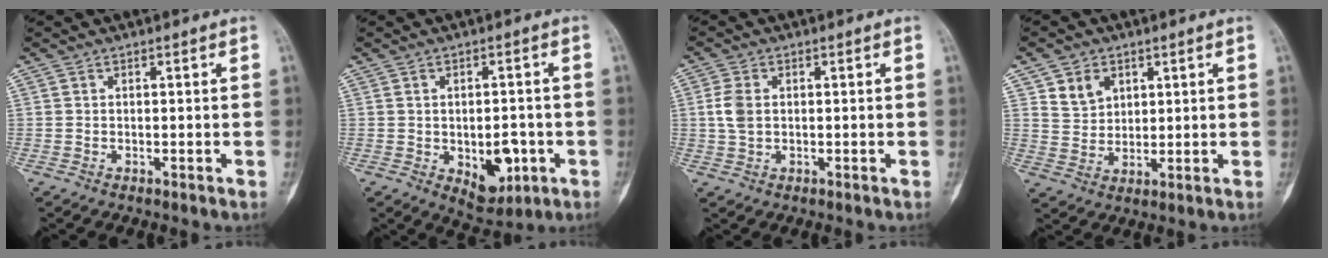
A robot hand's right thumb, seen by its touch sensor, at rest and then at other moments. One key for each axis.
{"total": 8.8, "fx": -2.3, "fy": 5.2, "fz": 6.7, "tx": -0.056, "ty": 0.004, "tz": -0.017}
{"total": 4.3, "fx": 0.5, "fy": 2.9, "fz": 3.2, "tx": -0.072, "ty": 0.003, "tz": 0.008}
{"total": 6.1, "fx": 3.0, "fy": 4.7, "fz": 2.4, "tx": -0.019, "ty": -0.020, "tz": 0.061}